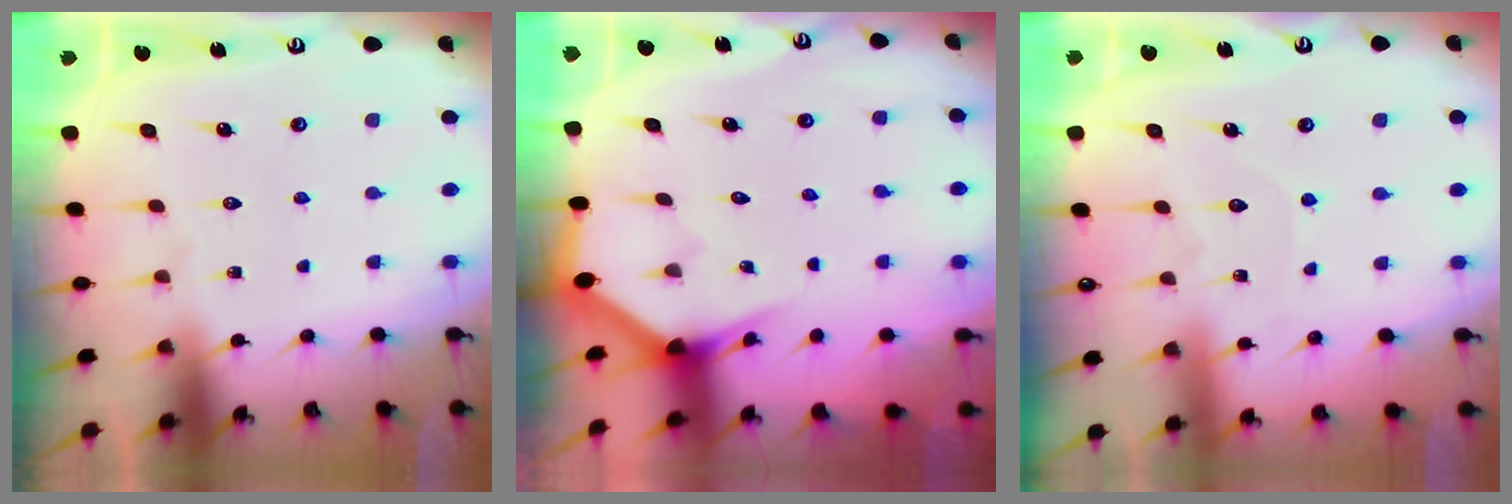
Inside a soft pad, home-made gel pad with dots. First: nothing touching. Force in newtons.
{"total": 3.0, "press": 3.0, "slide": 0.1}
{"total": 4.0, "press": 4.0, "slide": 0.4}